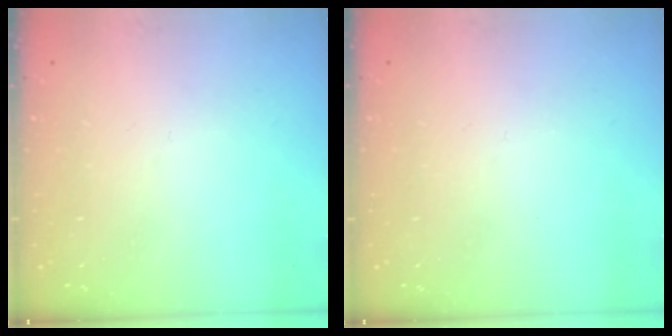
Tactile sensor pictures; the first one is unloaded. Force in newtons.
{"total": 1.8, "press": 1.8, "slide": 0.4}